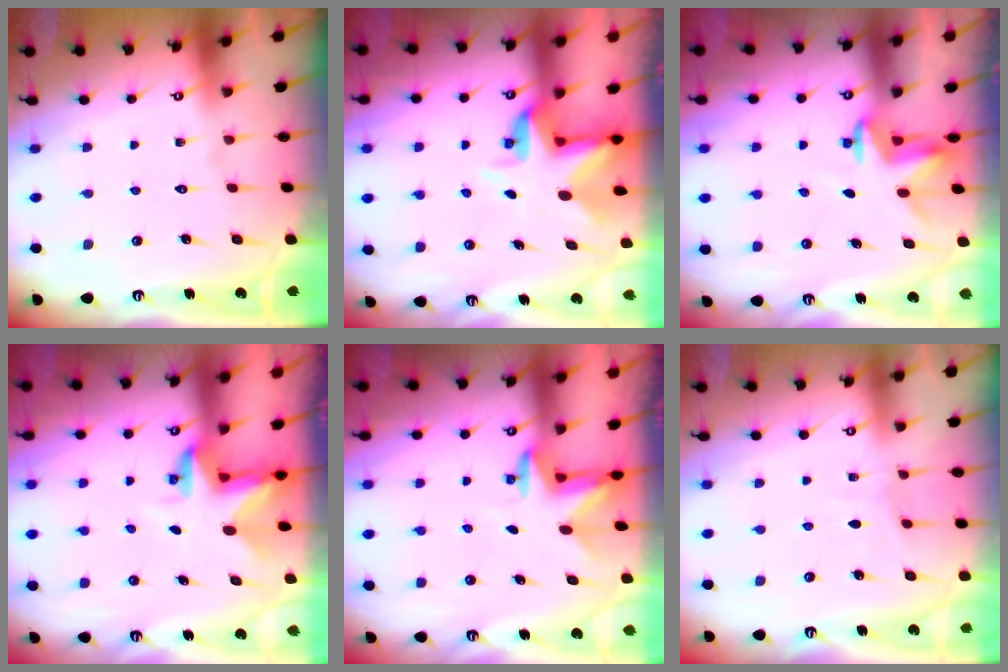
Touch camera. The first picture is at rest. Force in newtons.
{"total": 5.1, "press": 5.1, "slide": 0.3}
{"total": 3.2, "press": 3.2, "slide": 0.3}
{"total": 3.2, "press": 3.2, "slide": 0.2}
{"total": 3.0, "press": 2.9, "slide": 0.7}
{"total": 2.6, "press": 2.6, "slide": 0.3}